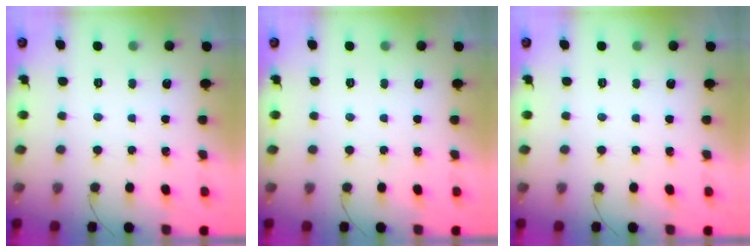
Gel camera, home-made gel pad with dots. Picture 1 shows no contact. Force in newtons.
{"total": 0.0}
{"total": 0.0}